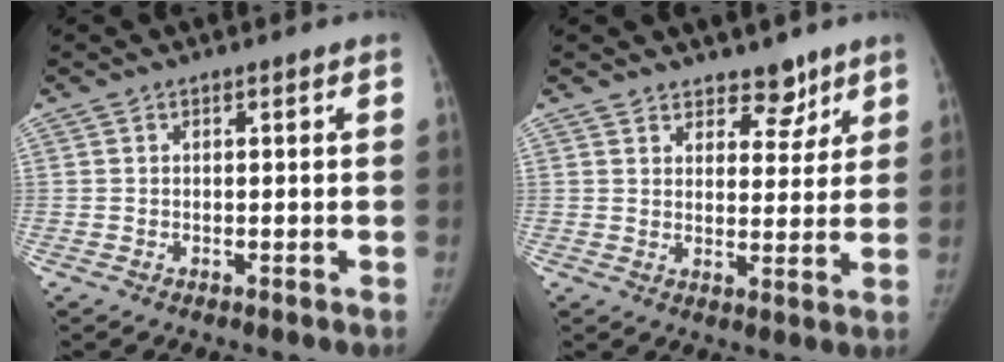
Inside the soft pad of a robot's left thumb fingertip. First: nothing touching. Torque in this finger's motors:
{"motor_torque": [-0.27, 0.01, -0.54, 0.14, -0.12]}